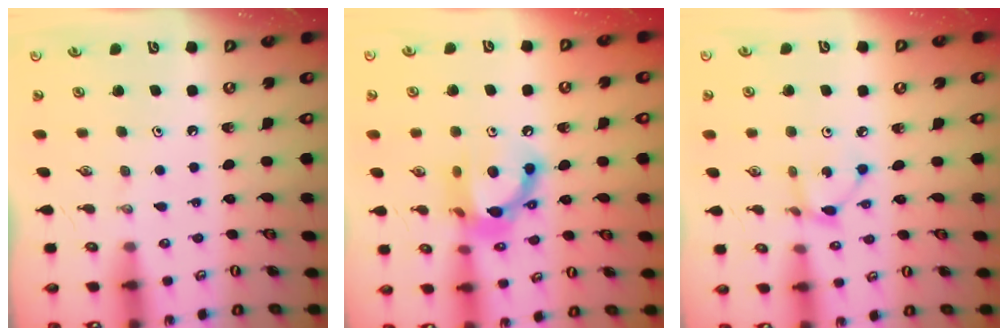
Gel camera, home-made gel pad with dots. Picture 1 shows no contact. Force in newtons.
{"total": 13.3, "press": 13.2, "slide": 1.1}
{"total": 2.9, "press": 2.9, "slide": 0.1}